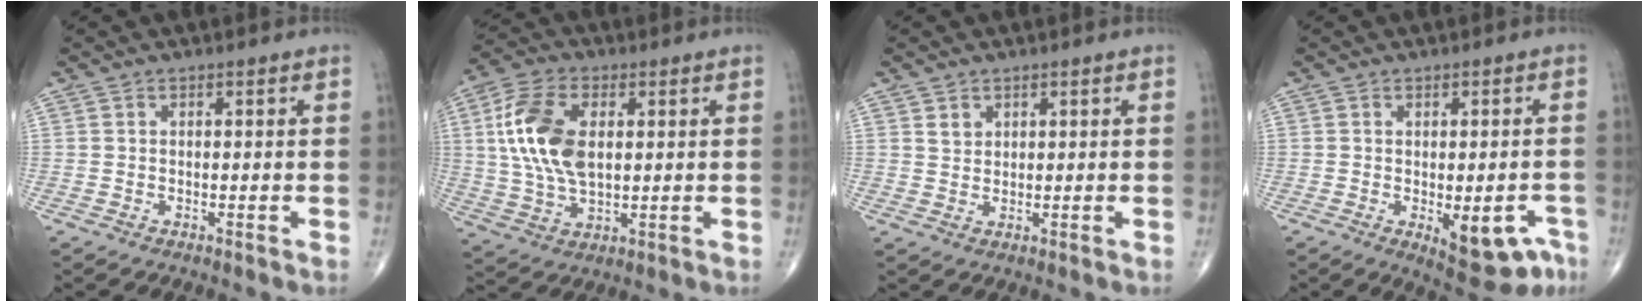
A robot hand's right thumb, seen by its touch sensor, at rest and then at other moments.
{"total": 14.0, "force": [2.4, 7.8, 11.3], "torque": [-0.229, 0.002, 0.046]}
{"total": 1.9, "force": [1.1, 1.4, 0.7], "torque": [-0.001, -0.008, 0.020]}
{"total": 10.3, "force": [-4.2, 4.6, 8.2], "torque": [-0.077, 0.010, -0.045]}